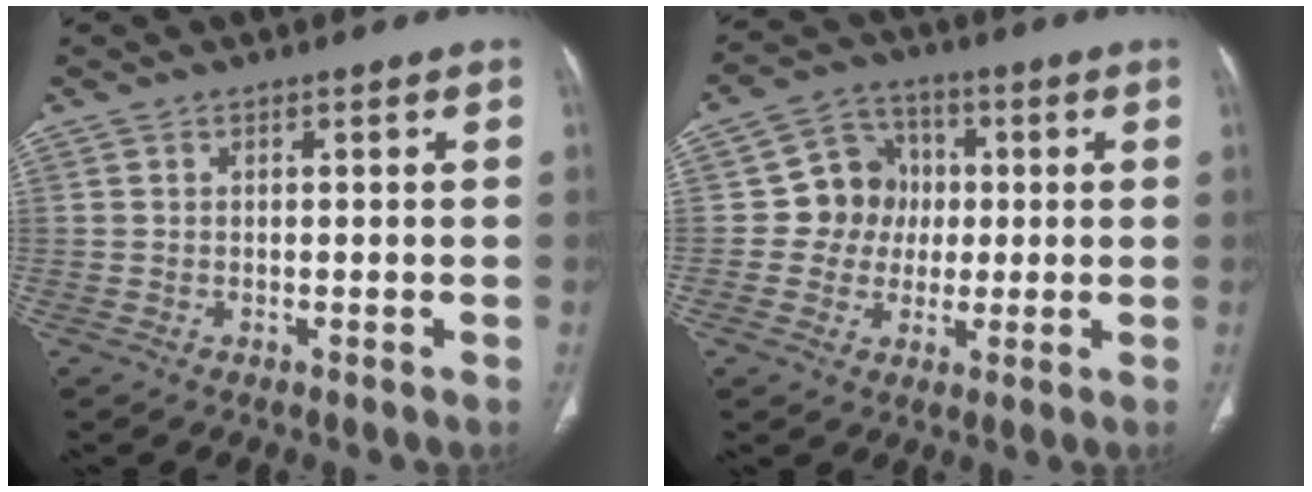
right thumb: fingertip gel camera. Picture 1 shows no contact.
{"total": 9.1, "force": [0.1, 8.5, 3.1], "torque": [-0.002, 0.016, -0.007]}